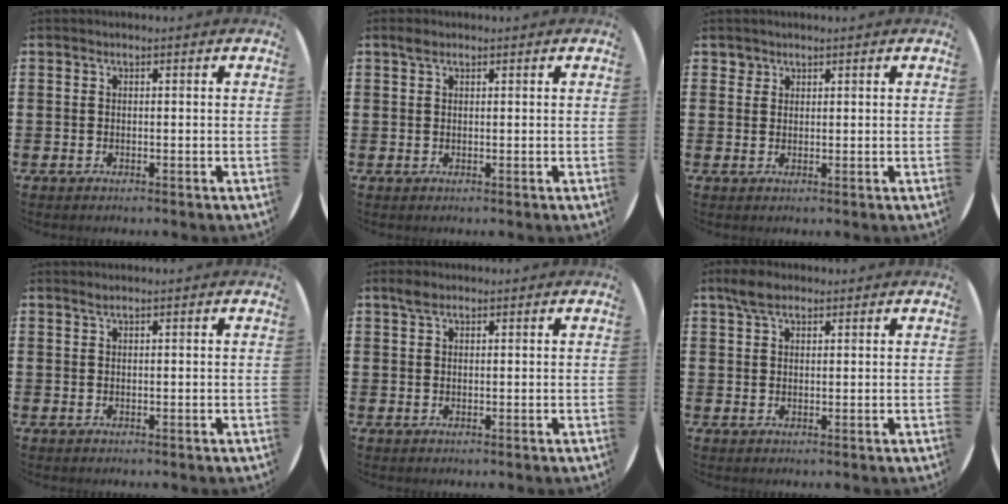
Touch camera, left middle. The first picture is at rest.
{"total": 1.2, "force": [0.9, 0.7, 0.4], "torque": [-0.002, 0.002, 0.015]}
{"total": 1.5, "force": [1.2, 0.7, 0.0], "torque": [0.006, -0.001, 0.024]}
{"total": 0.6, "force": [0.5, -0.1, 0.3], "torque": [-0.005, -0.001, 0.010]}
{"total": 1.9, "force": [1.4, 1.0, 0.7], "torque": [-0.009, 0.002, 0.025]}
{"total": 3.2, "force": [2.5, 1.6, 1.3], "torque": [-0.021, 0.005, 0.045]}